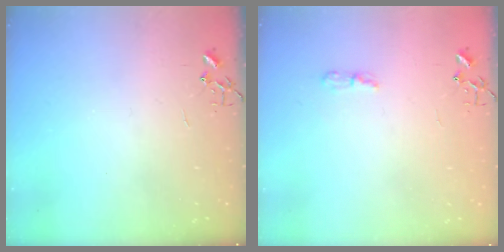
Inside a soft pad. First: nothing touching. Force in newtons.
{"total": 4.7, "press": 4.7, "slide": 0.7}